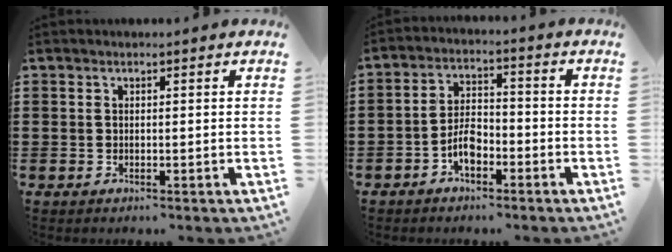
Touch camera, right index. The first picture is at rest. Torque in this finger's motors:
{"motor_torque": [2.14, 0.00, 0.26, 0.08]}